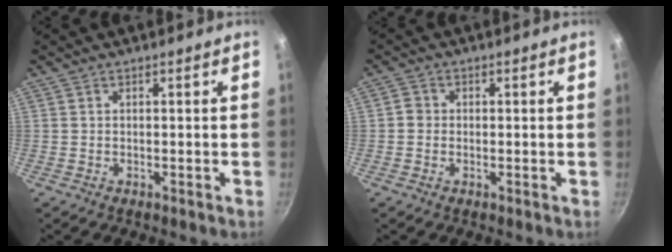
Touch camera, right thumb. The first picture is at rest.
{"total": 1.9, "force": [-0.2, 1.8, 0.6], "torque": [-0.005, 0.007, -0.007]}